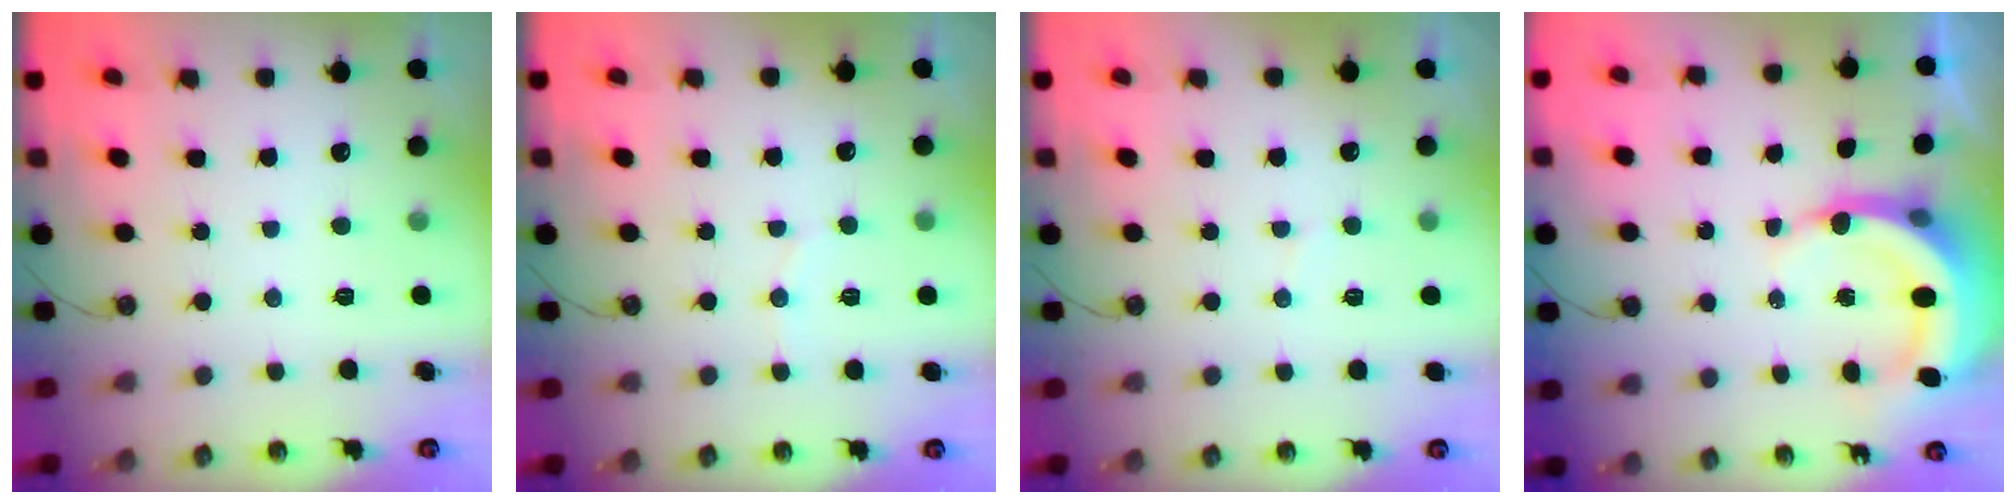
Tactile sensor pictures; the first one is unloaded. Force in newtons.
{"total": 5.1, "press": 4.8, "slide": 1.8}
{"total": 2.7, "press": 2.4, "slide": 1.2}
{"total": 8.0, "press": 7.8, "slide": 2.0}